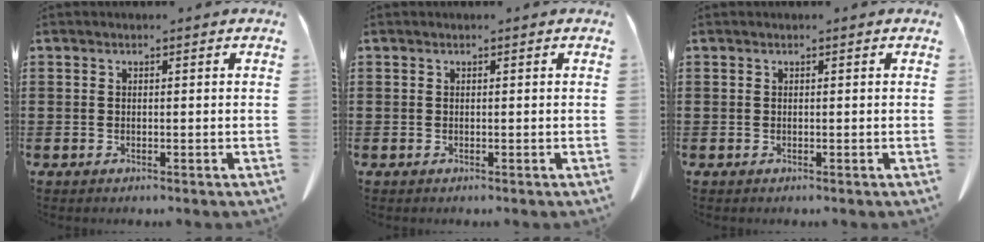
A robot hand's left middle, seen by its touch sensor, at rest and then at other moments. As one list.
[{"total": 0.0}, {"total": 0.0}]